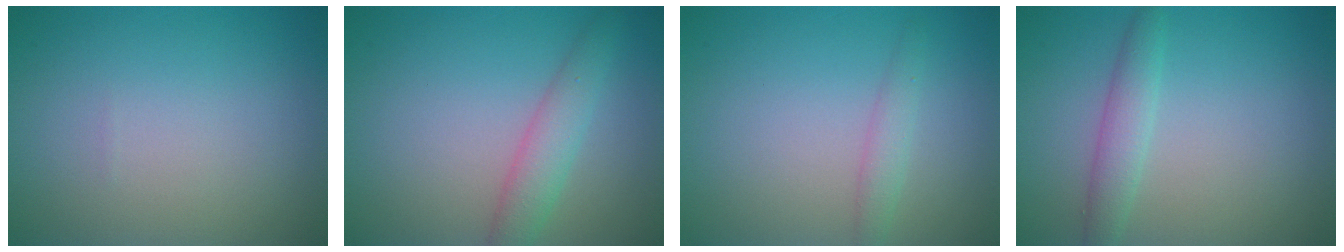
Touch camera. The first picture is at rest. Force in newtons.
{"total": 2.8, "press": 2.8, "slide": 0.0}
{"total": 1.5, "press": 1.5, "slide": 0.0}
{"total": 2.3, "press": 2.3, "slide": 0.0}